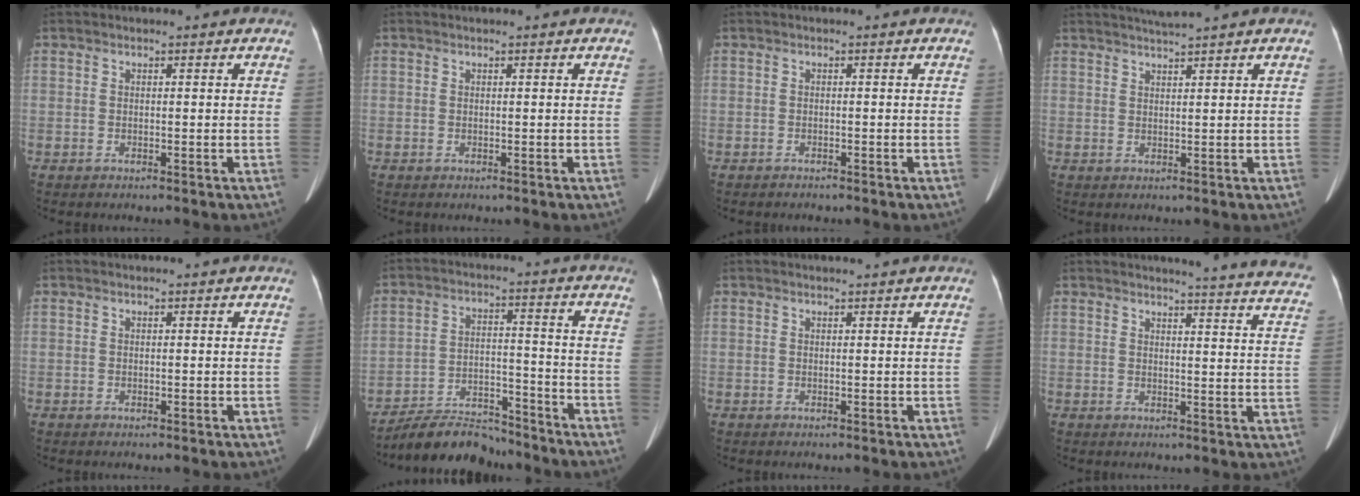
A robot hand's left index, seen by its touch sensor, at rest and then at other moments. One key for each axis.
{"total": 0.0}
{"total": 1.0, "fx": -1.0, "fy": 0.2, "fz": 0.0, "tx": -0.009, "ty": -0.004, "tz": -0.013}
{"total": 2.6, "fx": 2.3, "fy": -1.0, "fz": 0.7, "tx": -0.009, "ty": 0.006, "tz": 0.046}
{"total": 0.0}
{"total": 10.0, "fx": -9.6, "fy": 2.2, "fz": 1.6, "tx": -0.033, "ty": 0.008, "tz": -0.164}
{"total": 3.8, "fx": 3.5, "fy": -0.1, "fz": 1.6, "tx": -0.022, "ty": 0.015, "tz": 0.037}
{"total": 19.6, "fx": 18.9, "fy": 0.7, "fz": 4.9, "tx": -0.049, "ty": -0.107, "tz": 0.188}